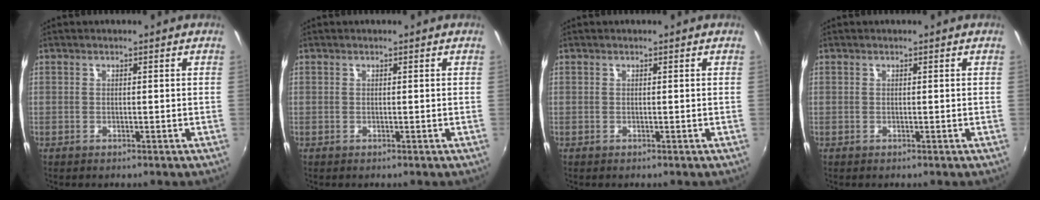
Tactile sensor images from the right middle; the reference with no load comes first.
{"total": 0.0}
{"total": 0.0}
{"total": 0.0}